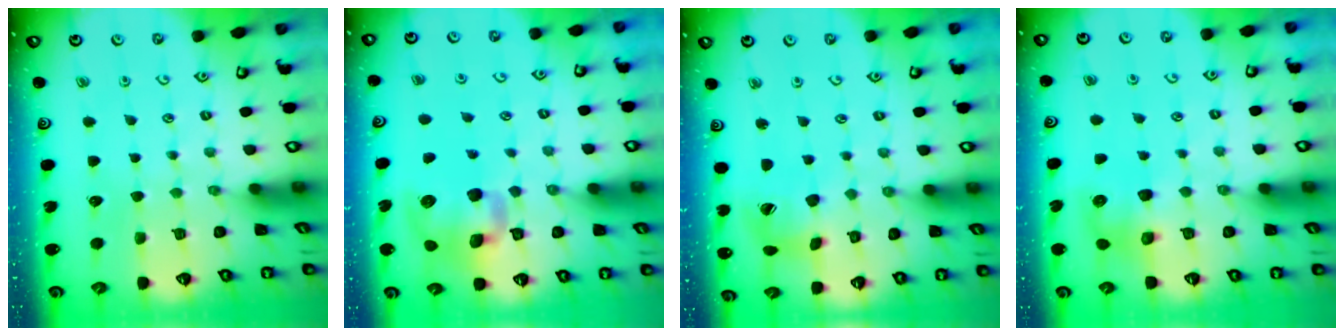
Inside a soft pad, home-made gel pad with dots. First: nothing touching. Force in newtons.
{"total": 12.6, "press": 12.4, "slide": 2.1}
{"total": 9.9, "press": 9.9, "slide": 1.3}
{"total": 7.6, "press": 7.5, "slide": 1.0}